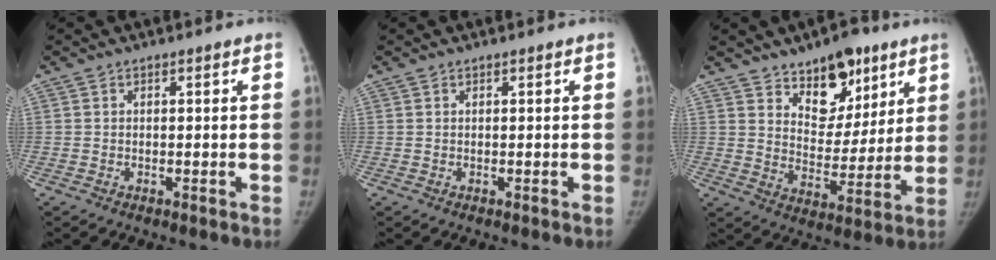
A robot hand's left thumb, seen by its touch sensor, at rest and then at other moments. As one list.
[{"total": 0.0}, {"total": 13.3, "force": [8.6, 7.5, 6.8], "torque": [-0.057, -0.057, 0.141]}]